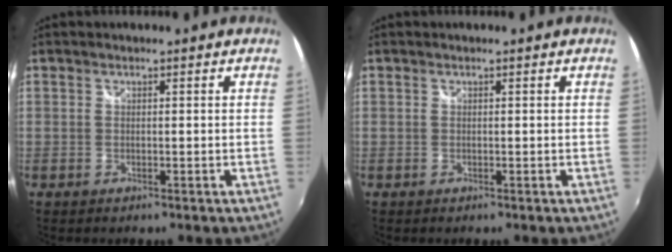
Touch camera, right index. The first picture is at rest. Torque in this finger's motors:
{"motor_torque": [-0.01, 0.01, 0.00, 0.00]}